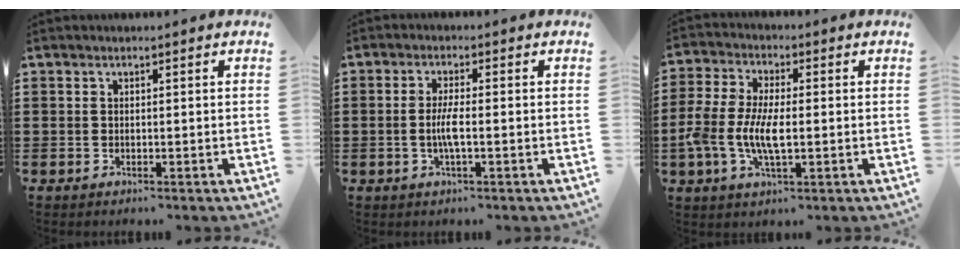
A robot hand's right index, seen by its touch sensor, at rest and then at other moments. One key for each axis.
{"total": 3.7, "fx": -0.7, "fy": 0.6, "fz": 3.5, "tx": -0.078, "ty": -0.006, "tz": -0.018}
{"total": 8.0, "fx": -1.5, "fy": 3.4, "fz": 7.1, "tx": -0.164, "ty": -0.008, "tz": -0.035}